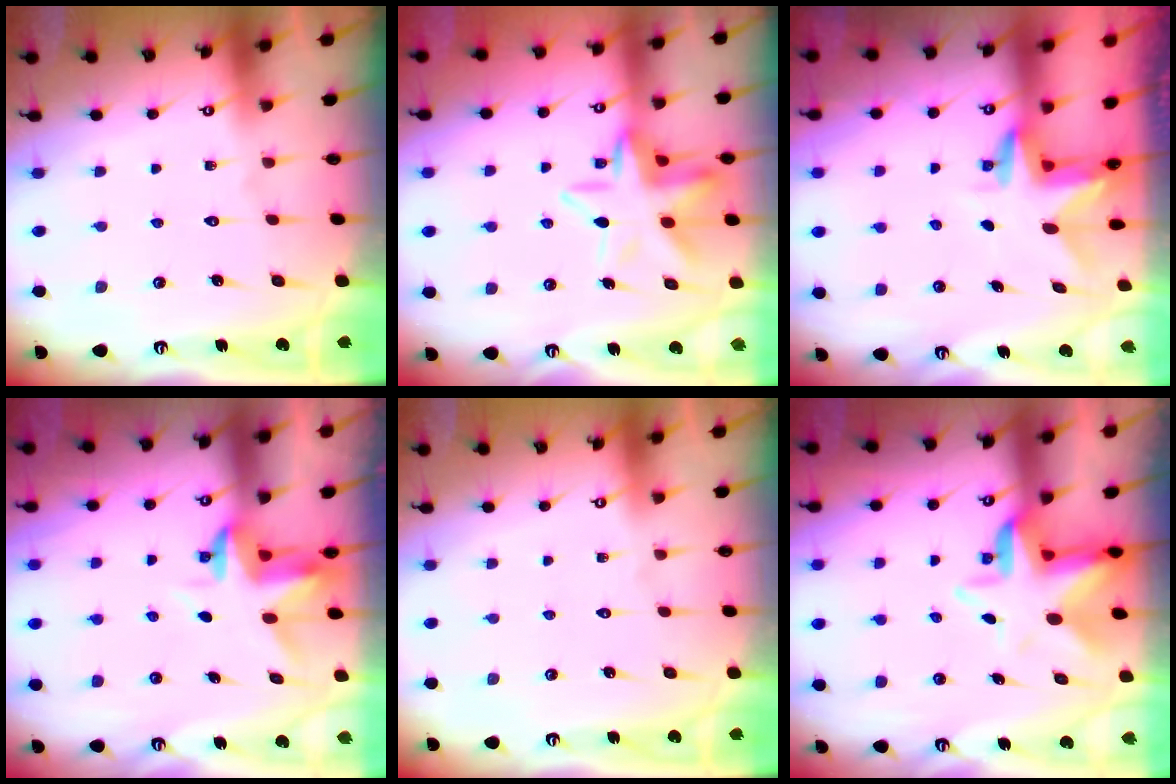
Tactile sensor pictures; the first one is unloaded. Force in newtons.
{"total": 12.3, "press": 12.2, "slide": 1.9}
{"total": 3.0, "press": 2.9, "slide": 0.2}
{"total": 3.6, "press": 3.6, "slide": 0.2}
{"total": 0.0}
{"total": 6.7, "press": 6.5, "slide": 1.5}